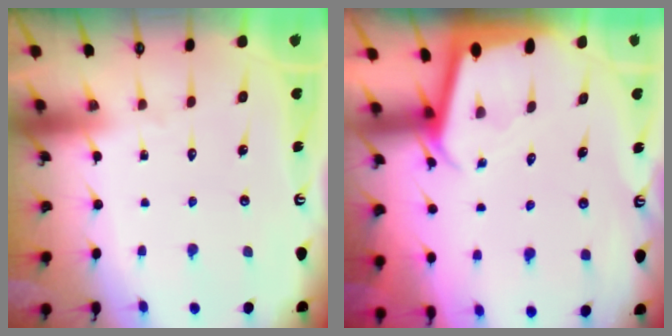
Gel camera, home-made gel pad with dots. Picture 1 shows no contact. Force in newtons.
{"total": 2.2, "press": 2.2, "slide": 0.2}